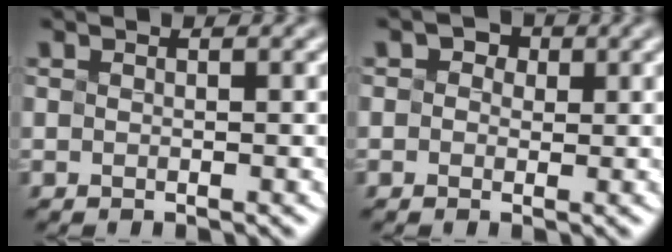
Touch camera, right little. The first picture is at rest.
{"total": 1.8, "force": [0.9, 1.4, 0.7], "torque": [-0.001, 0.014, -0.007]}